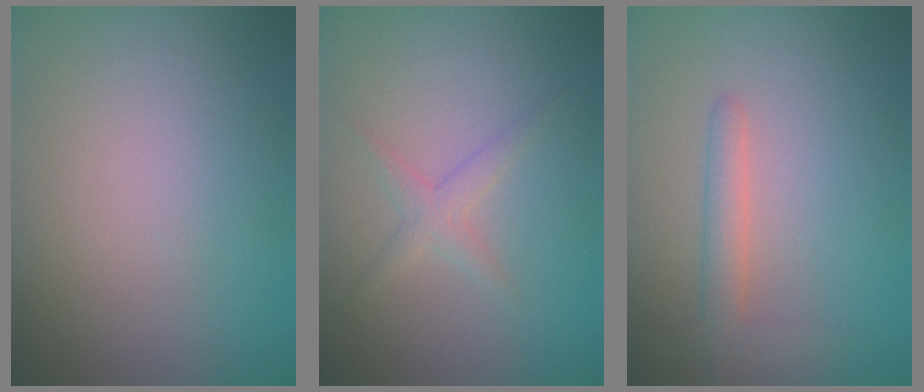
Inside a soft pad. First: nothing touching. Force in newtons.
{"total": 1.6, "press": 1.6, "slide": 0.1}
{"total": 2.4, "press": 2.4, "slide": 0.3}